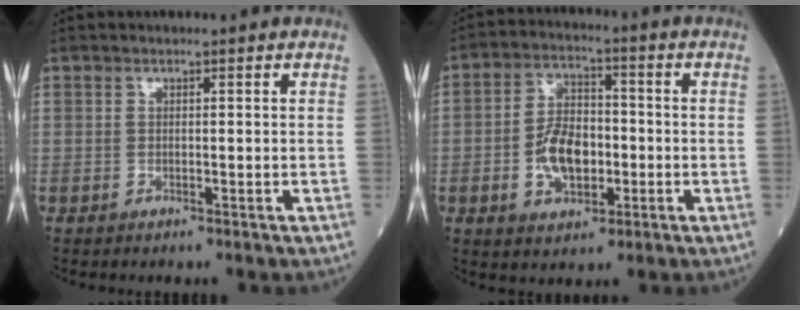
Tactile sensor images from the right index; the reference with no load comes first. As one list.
[{"total": 8.5, "force": [-1.9, 4.7, 6.8], "torque": [-0.134, 0.012, -0.031]}]